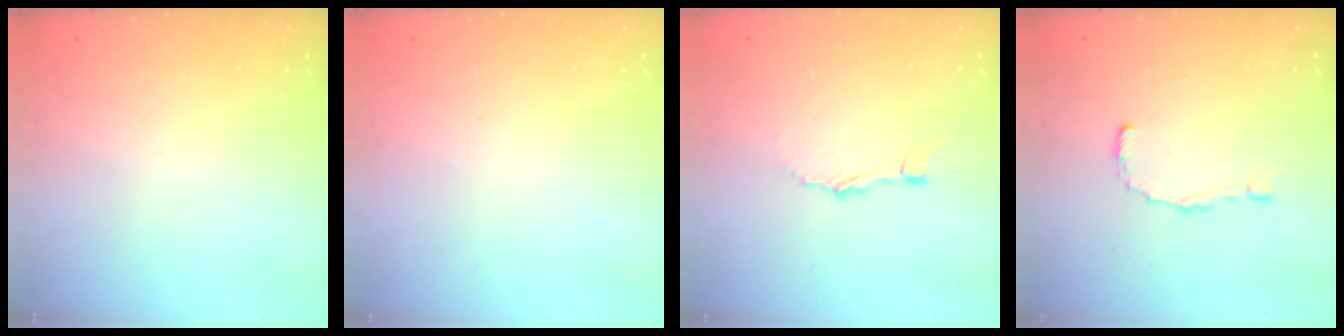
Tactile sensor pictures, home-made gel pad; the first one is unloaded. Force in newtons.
{"total": 0.0}
{"total": 3.9, "press": 3.9, "slide": 0.4}
{"total": 2.5, "press": 2.5, "slide": 0.1}